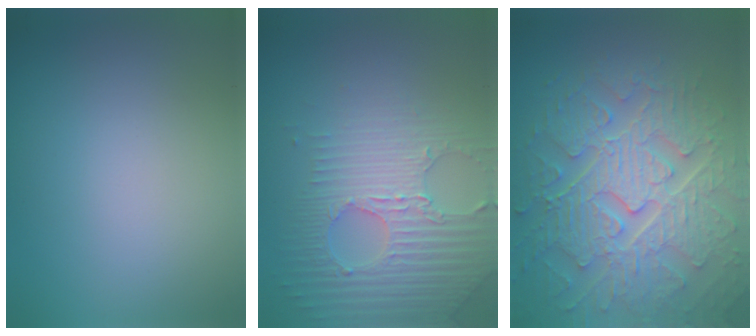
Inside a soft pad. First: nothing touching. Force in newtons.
{"total": 4.7, "press": 4.2, "slide": 2.1}
{"total": 9.1, "press": 6.6, "slide": 6.2}